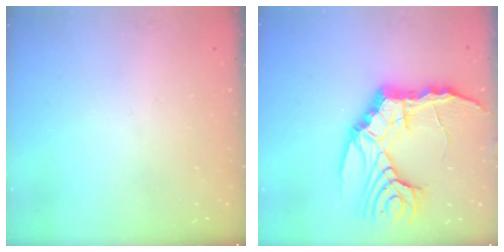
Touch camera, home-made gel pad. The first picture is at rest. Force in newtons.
{"total": 18.7, "press": 18.6, "slide": 2.3}